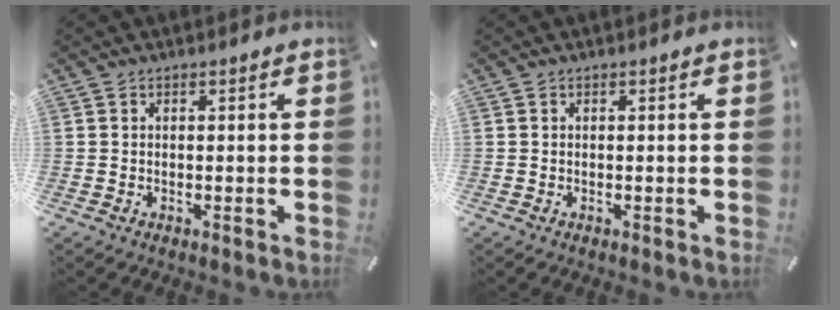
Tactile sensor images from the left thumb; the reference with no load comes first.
{"total": 0.0}